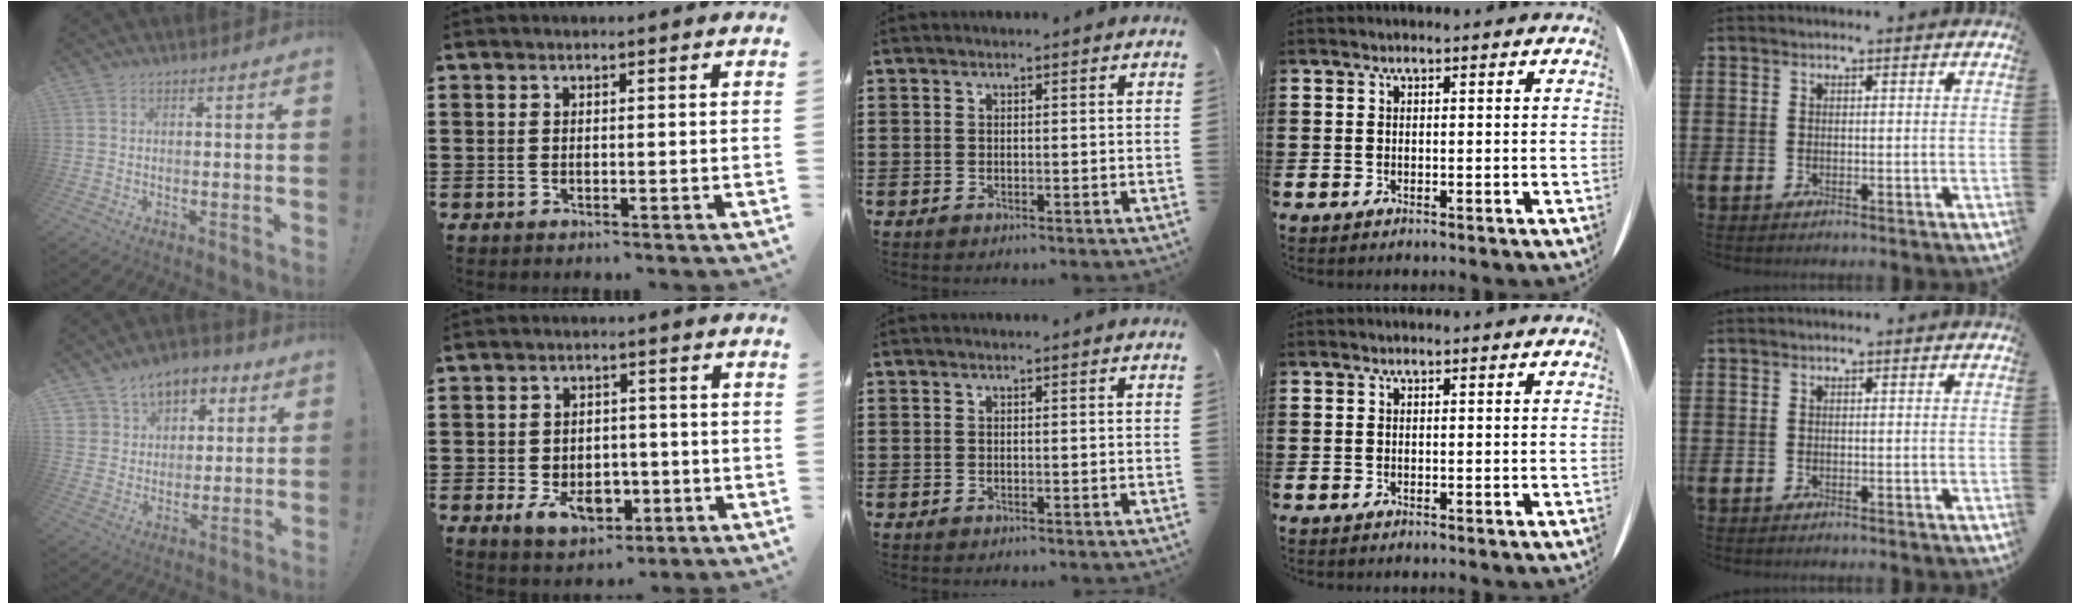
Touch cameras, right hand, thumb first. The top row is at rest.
{"thumb": {"total": 8.7, "force": [4.6, 7.0, 2.2], "torque": [-0.031, -0.033, 0.091]}, "index": {"total": 6.1, "force": [-2.3, 4.2, 3.9], "torque": [-0.081, 0.003, -0.046]}}